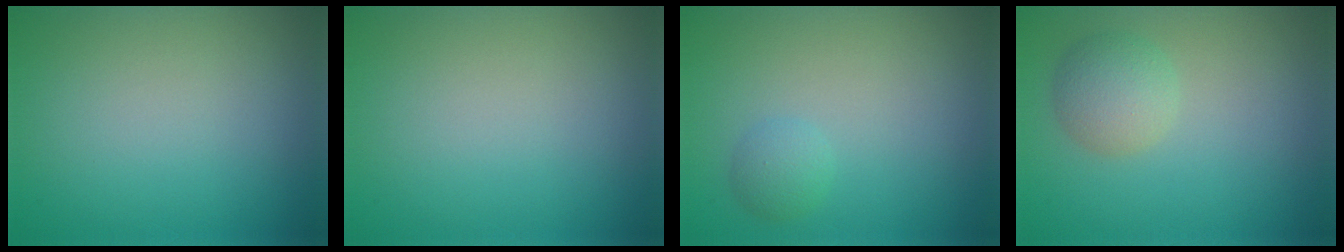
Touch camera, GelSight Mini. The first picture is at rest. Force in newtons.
{"total": 0.0}
{"total": 1.3, "press": 1.3, "slide": 0.0}
{"total": 2.8, "press": 2.8, "slide": 0.1}